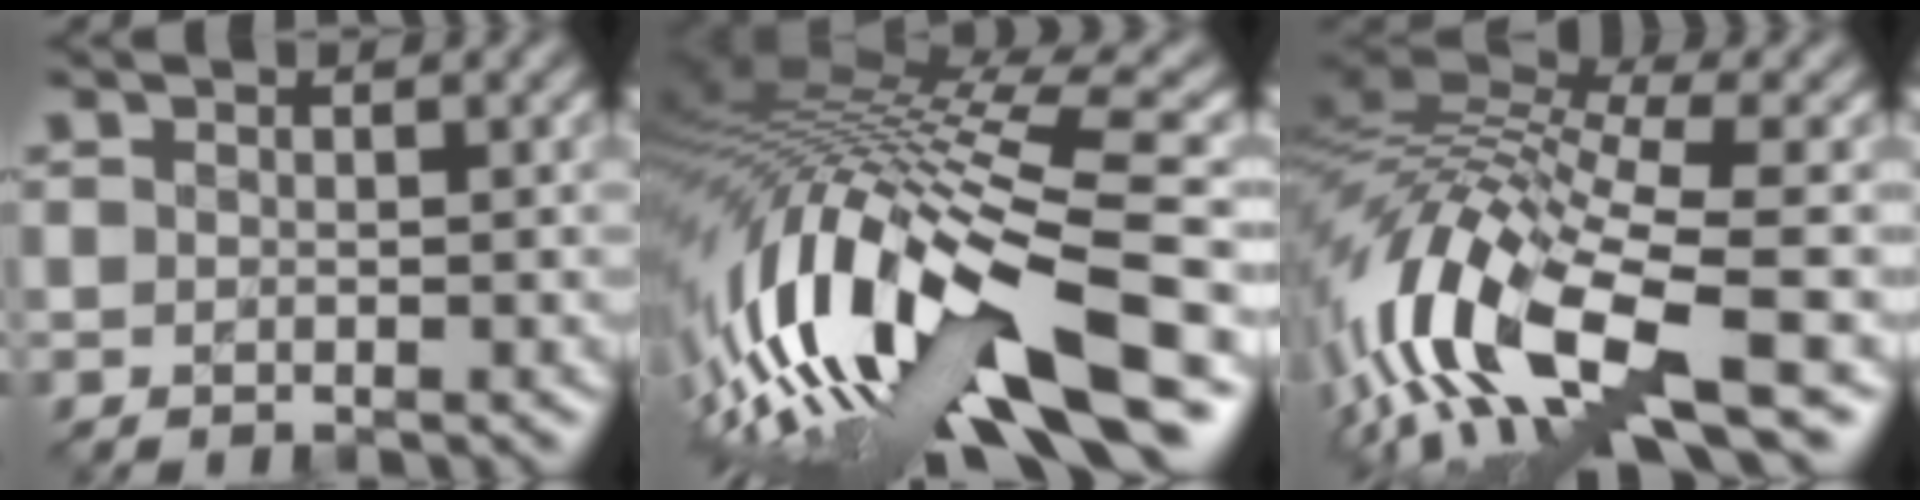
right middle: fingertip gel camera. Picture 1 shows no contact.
{"total": 15.3, "force": [-5.4, 5.1, 13.4], "torque": [-0.274, 0.009, -0.102]}
{"total": 13.6, "force": [-4.4, 5.2, 11.7], "torque": [-0.257, 0.010, -0.079]}